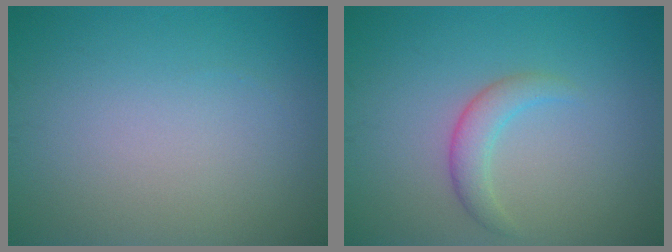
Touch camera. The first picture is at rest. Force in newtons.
{"total": 2.3, "press": 2.3, "slide": 0.2}